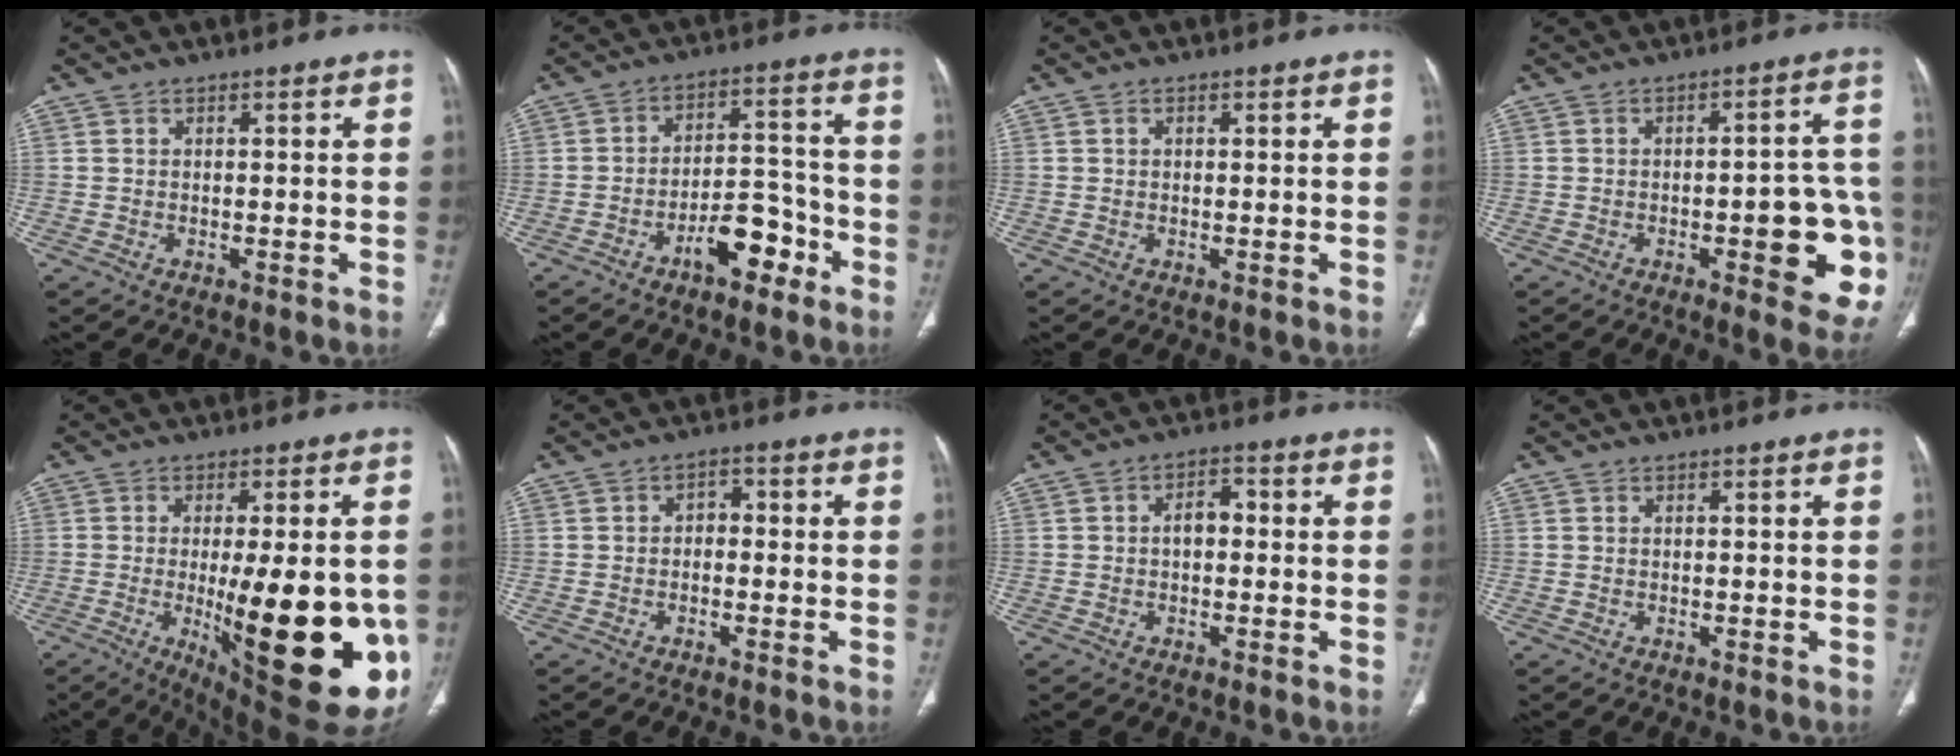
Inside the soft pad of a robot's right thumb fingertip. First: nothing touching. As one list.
[{"total": 9.4, "force": [-5.2, 4.5, 6.3], "torque": [-0.076, 0.049, -0.082]}, {"total": 0.7, "force": [0.3, 0.5, 0.4], "torque": [-0.005, 0.000, 0.004]}, {"total": 14.1, "force": [-4.1, 4.9, 12.6], "torque": [-0.124, 0.026, -0.042]}, {"total": 24.0, "force": [-4.5, 7.5, 22.3], "torque": [-0.258, -0.031, -0.037]}, {"total": 2.6, "force": [-0.5, 1.9, 1.7], "torque": [-0.014, 0.016, -0.018]}, {"total": 3.7, "force": [-0.1, 2.4, 2.8], "torque": [-0.035, 0.018, -0.008]}, {"total": 0.0}]